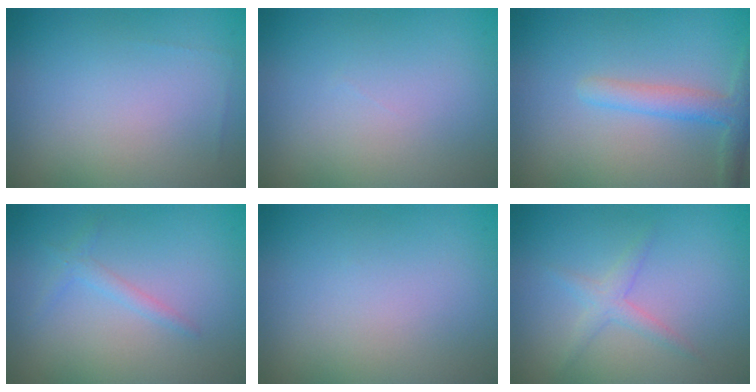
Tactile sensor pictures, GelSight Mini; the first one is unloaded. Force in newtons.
{"total": 0.0}
{"total": 2.6, "press": 2.6, "slide": 0.2}
{"total": 1.1, "press": 1.1, "slide": 0.1}
{"total": 0.0}
{"total": 1.6, "press": 1.6, "slide": 0.1}